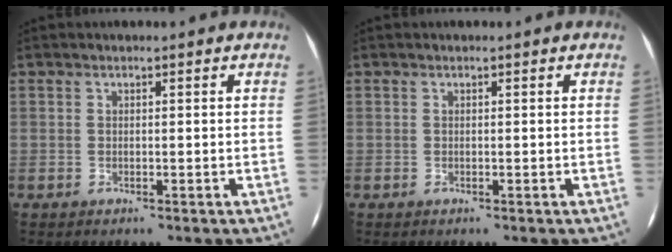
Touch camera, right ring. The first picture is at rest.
{"total": 0.0}